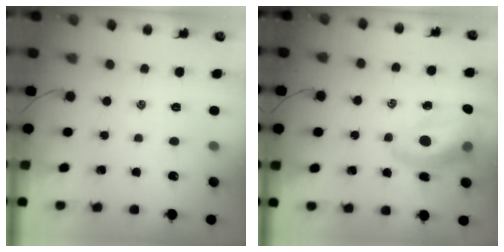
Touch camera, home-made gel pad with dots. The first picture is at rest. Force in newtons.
{"total": 13.4, "press": 12.9, "slide": 3.3}